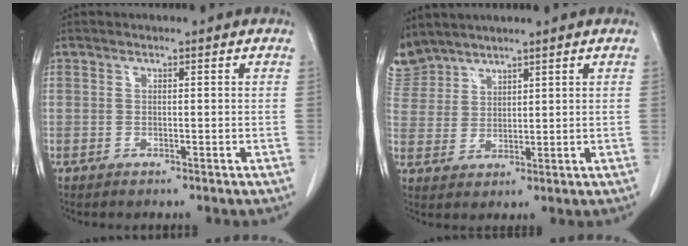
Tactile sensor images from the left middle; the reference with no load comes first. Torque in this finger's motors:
{"motor_torque": [1.07, -1.07, 0.10, -0.03]}